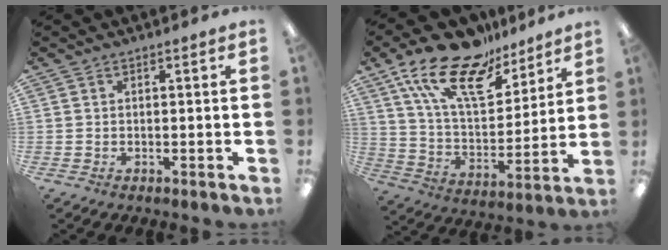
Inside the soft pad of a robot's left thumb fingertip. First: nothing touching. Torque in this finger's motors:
{"motor_torque": [0.49, 0.49, 1.53, -1.23, 0.25]}